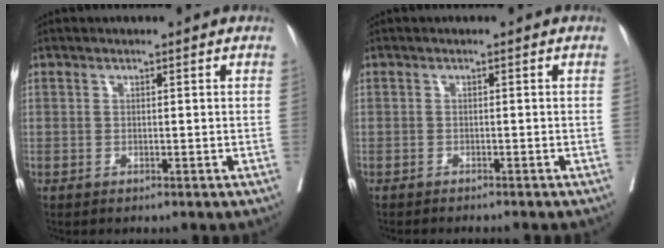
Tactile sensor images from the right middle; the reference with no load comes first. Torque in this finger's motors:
{"motor_torque": [0.47, -0.63, 0.10, 0.03]}